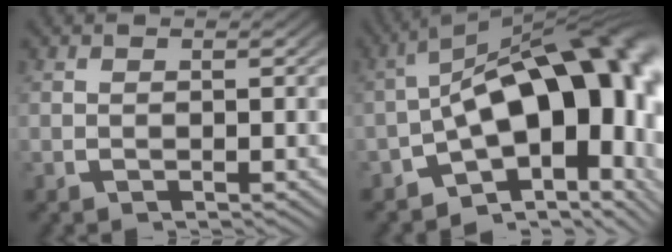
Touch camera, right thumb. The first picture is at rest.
{"total": 19.4, "force": [-1.9, 11.6, 15.5], "torque": [-0.251, -0.042, -0.017]}